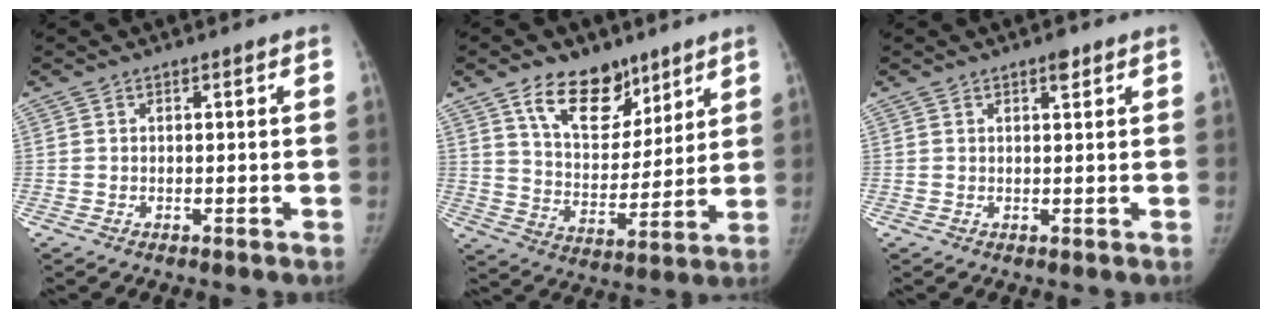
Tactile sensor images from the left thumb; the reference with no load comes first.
{"total": 14.0, "force": [9.1, 8.2, 6.7], "torque": [-0.069, -0.059, 0.160]}
{"total": 1.8, "force": [1.2, 0.7, 1.2], "torque": [-0.013, -0.005, 0.016]}